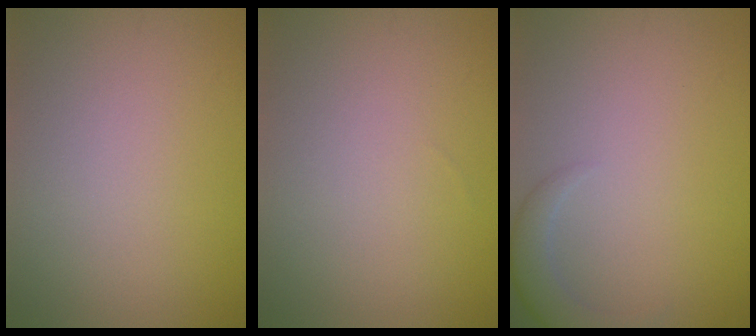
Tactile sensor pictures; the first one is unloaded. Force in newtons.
{"total": 0.0}
{"total": 2.3, "press": 2.3, "slide": 0.2}